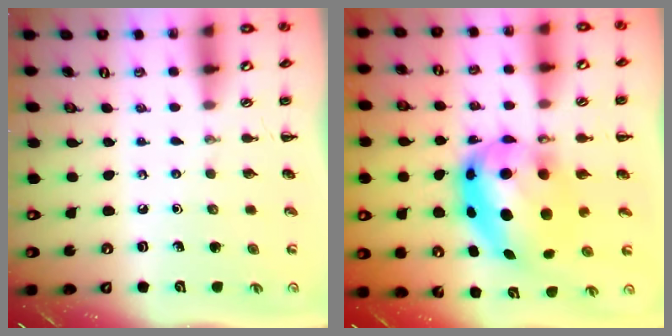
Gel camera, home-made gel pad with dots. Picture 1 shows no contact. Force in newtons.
{"total": 12.8, "press": 12.4, "slide": 3.1}